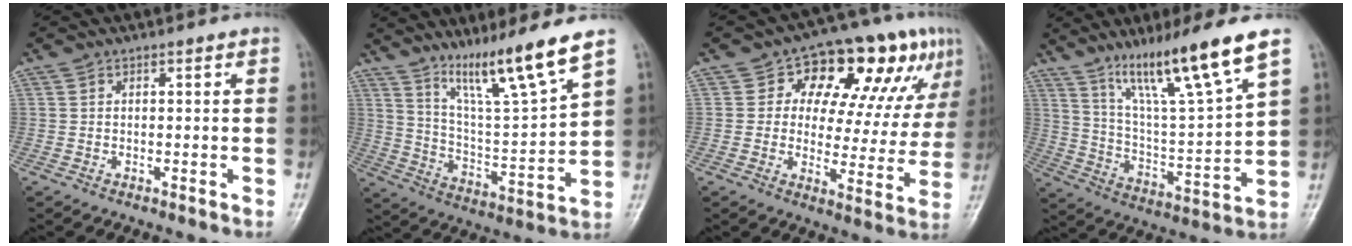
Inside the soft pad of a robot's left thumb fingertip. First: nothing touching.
{"total": 14.3, "force": [10.3, 0.1, 10.0], "torque": [-0.166, -0.068, 0.188]}
{"total": 18.0, "force": [7.8, 9.7, 13.1], "torque": [-0.117, -0.002, 0.105]}
{"total": 17.5, "force": [11.5, 1.0, 13.1], "torque": [-0.217, -0.060, 0.206]}